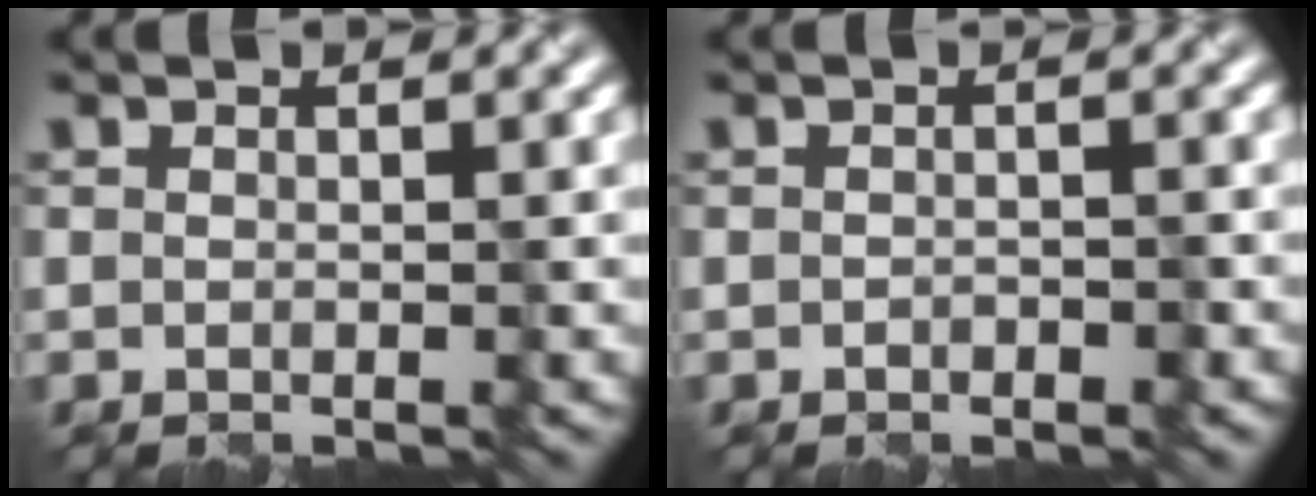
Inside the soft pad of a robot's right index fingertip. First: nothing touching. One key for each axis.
{"total": 1.2, "fx": -0.7, "fy": 0.6, "fz": 0.7, "tx": -0.009, "ty": 0.002, "tz": -0.009}